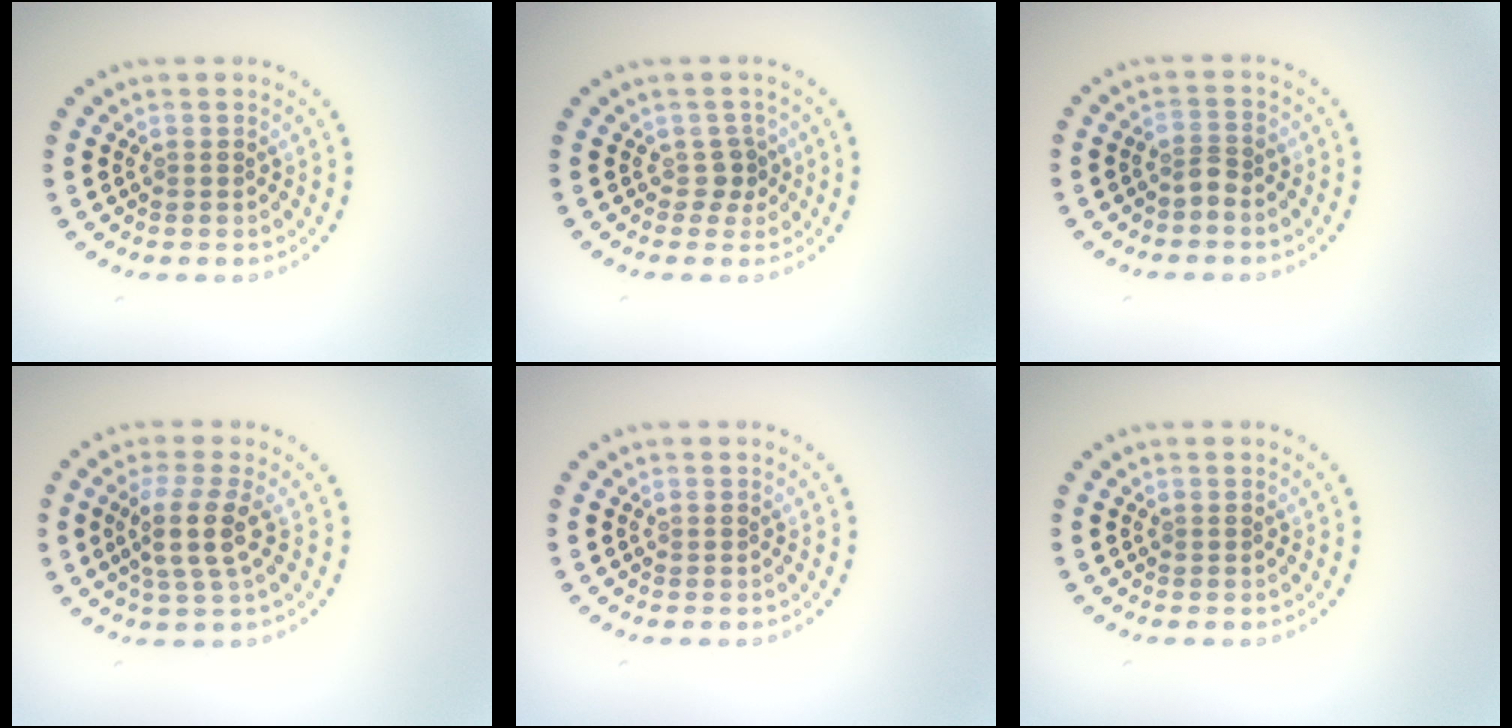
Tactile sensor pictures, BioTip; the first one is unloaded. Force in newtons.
{"total": 1.4, "press": 1.0, "slide": 1.0}
{"total": 1.4, "press": 1.1, "slide": 0.8}
{"total": 3.4, "press": 2.9, "slide": 1.9}
{"total": 0.0}
{"total": 0.0}